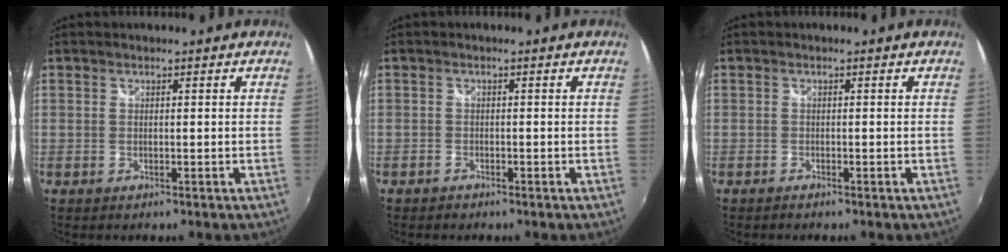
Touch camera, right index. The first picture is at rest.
{"total": 1.2, "force": [-1.0, 0.7, 0.1], "torque": [-0.004, 0.002, -0.017]}
{"total": 0.8, "force": [-0.7, 0.2, 0.3], "torque": [-0.009, -0.002, -0.015]}